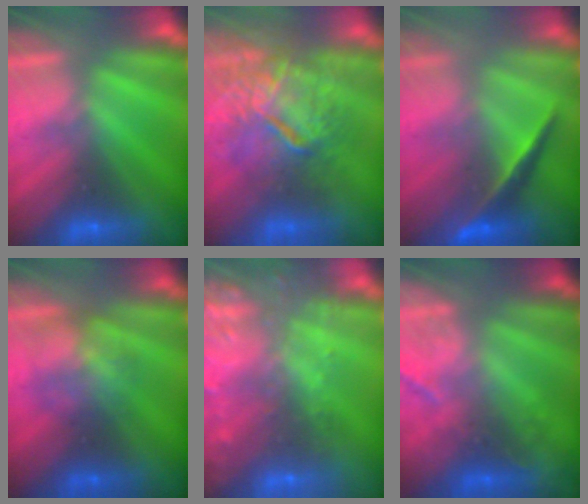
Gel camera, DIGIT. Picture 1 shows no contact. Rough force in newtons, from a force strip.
{"total": 9.7}
{"total": 2.0}
{"total": 2.9}
{"total": 5.9}
{"total": 2.2}